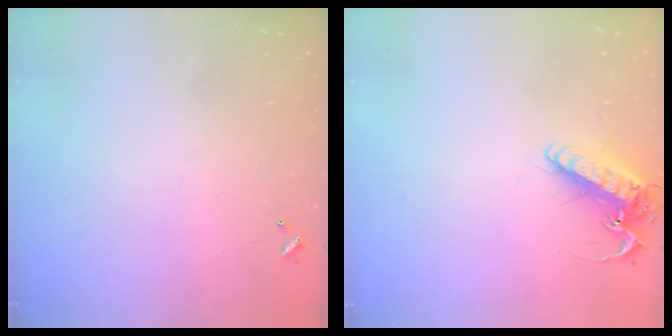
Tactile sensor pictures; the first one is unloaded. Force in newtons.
{"total": 14.8, "press": 14.6, "slide": 2.4}